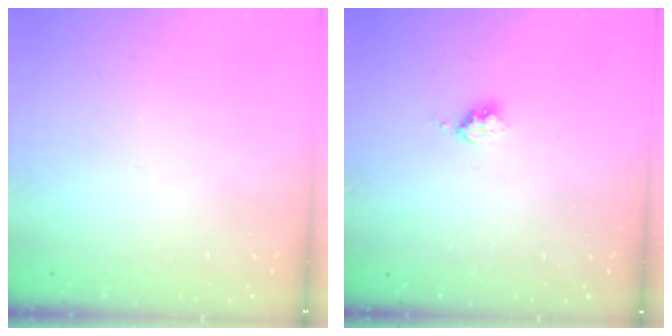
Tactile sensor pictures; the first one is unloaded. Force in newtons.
{"total": 2.5, "press": 2.5, "slide": 0.3}